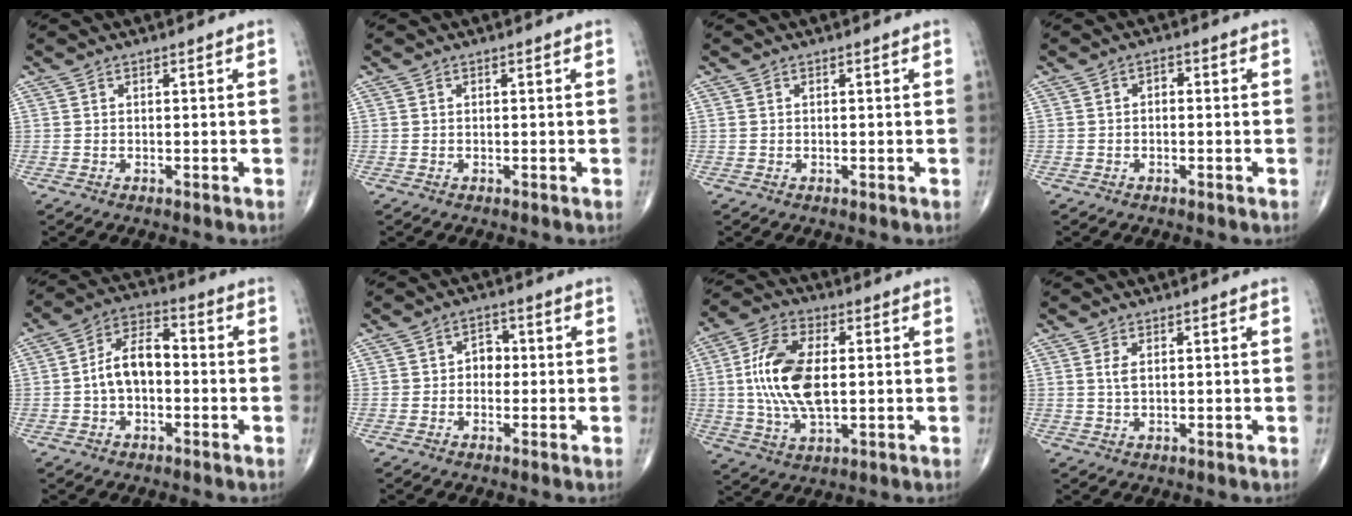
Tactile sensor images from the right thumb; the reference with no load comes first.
{"total": 0.0}
{"total": 0.0}
{"total": 1.4, "force": [-0.2, 0.9, 1.0], "torque": [-0.007, 0.008, -0.009]}
{"total": 8.8, "force": [-1.0, 5.3, 7.0], "torque": [-0.118, 0.037, -0.030]}
{"total": 3.5, "force": [-0.3, 2.8, 2.1], "torque": [-0.009, 0.015, -0.012]}
{"total": 14.6, "force": [0.9, 7.4, 12.5], "torque": [-0.252, 0.004, 0.016]}
{"total": 1.9, "force": [0.6, 0.9, 1.6], "torque": [-0.036, 0.001, 0.015]}